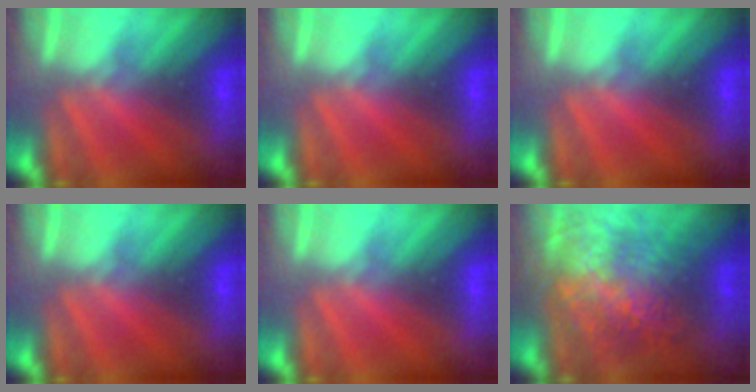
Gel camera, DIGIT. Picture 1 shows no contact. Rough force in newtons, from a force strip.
{"total": 0.0}
{"total": 0.0}
{"total": 0.0}
{"total": 0.0}
{"total": 11.3}